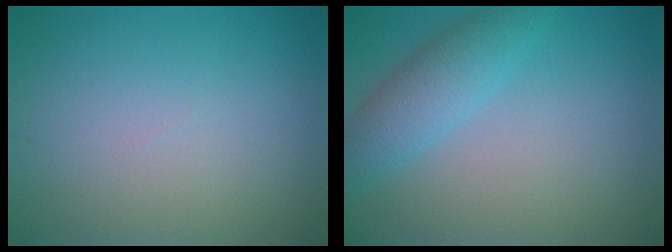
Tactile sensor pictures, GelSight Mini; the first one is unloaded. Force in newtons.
{"total": 3.6, "press": 3.6, "slide": 0.0}